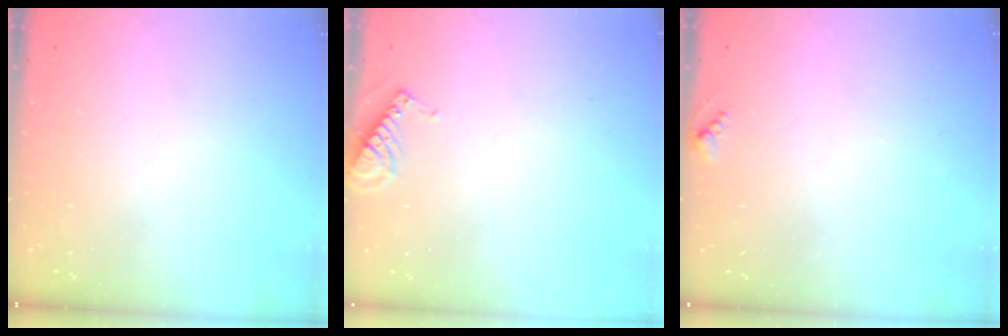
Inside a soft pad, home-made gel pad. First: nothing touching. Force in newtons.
{"total": 6.2, "press": 6.2, "slide": 0.4}
{"total": 3.9, "press": 3.9, "slide": 0.5}